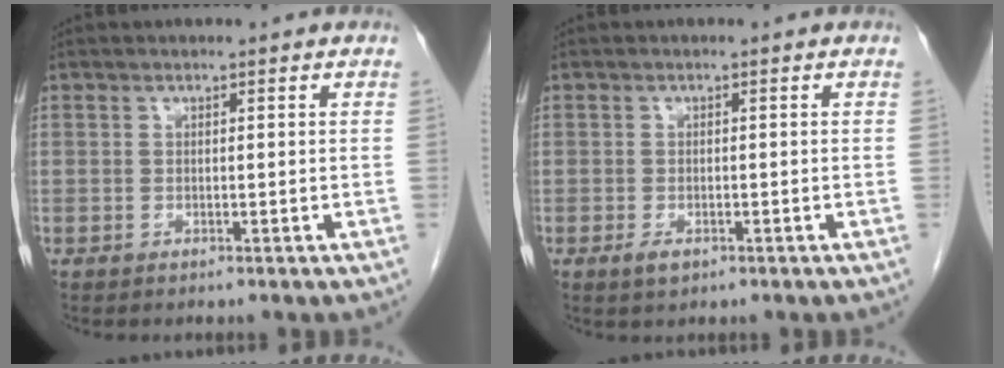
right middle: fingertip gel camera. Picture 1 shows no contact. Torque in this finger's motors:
{"motor_torque": [0.47, -0.16, 0.12, 0.03]}